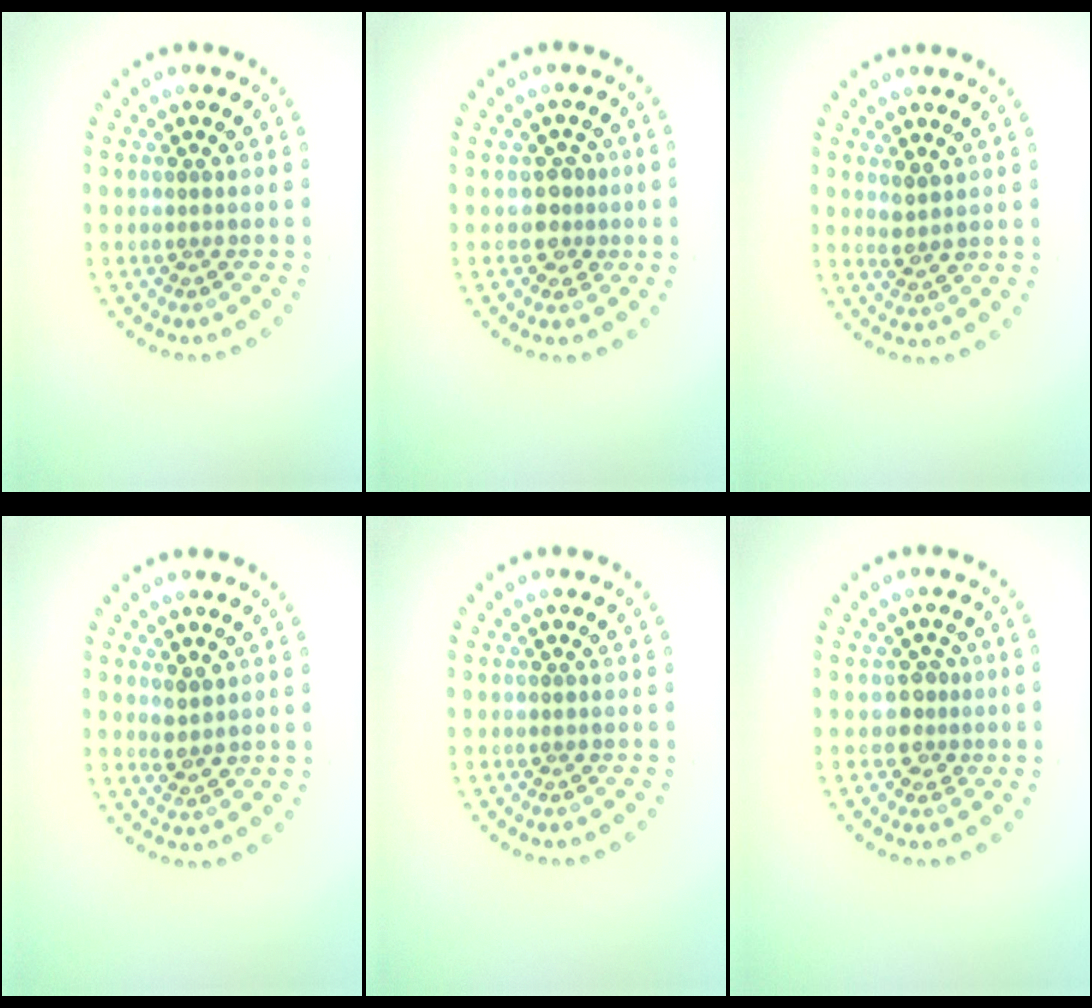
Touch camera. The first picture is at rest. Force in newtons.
{"total": 2.0, "press": 1.7, "slide": 1.2}
{"total": 1.6, "press": 1.4, "slide": 0.8}
{"total": 1.5, "press": 1.4, "slide": 0.6}
{"total": 0.0}
{"total": 2.0, "press": 1.7, "slide": 1.2}